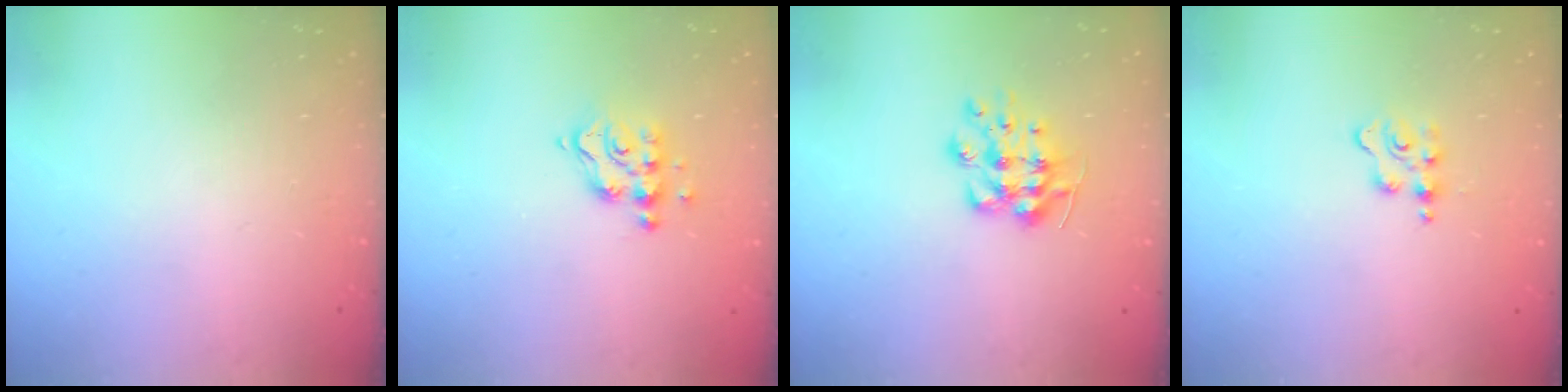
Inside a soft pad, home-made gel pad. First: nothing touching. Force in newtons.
{"total": 8.3, "press": 8.3, "slide": 0.4}
{"total": 8.9, "press": 8.8, "slide": 0.8}
{"total": 3.2, "press": 3.2, "slide": 0.4}